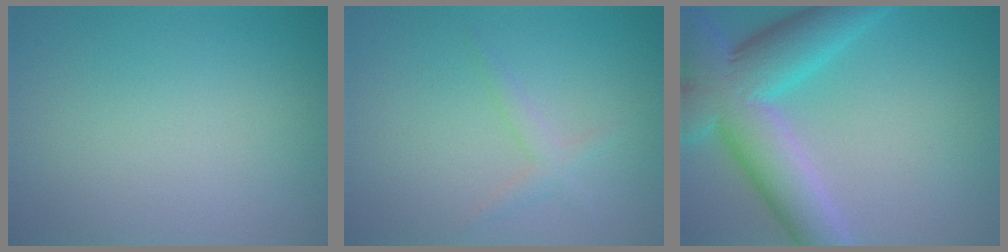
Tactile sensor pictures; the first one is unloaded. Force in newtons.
{"total": 1.4, "press": 1.4, "slide": 0.1}
{"total": 10.6, "press": 10.6, "slide": 0.5}